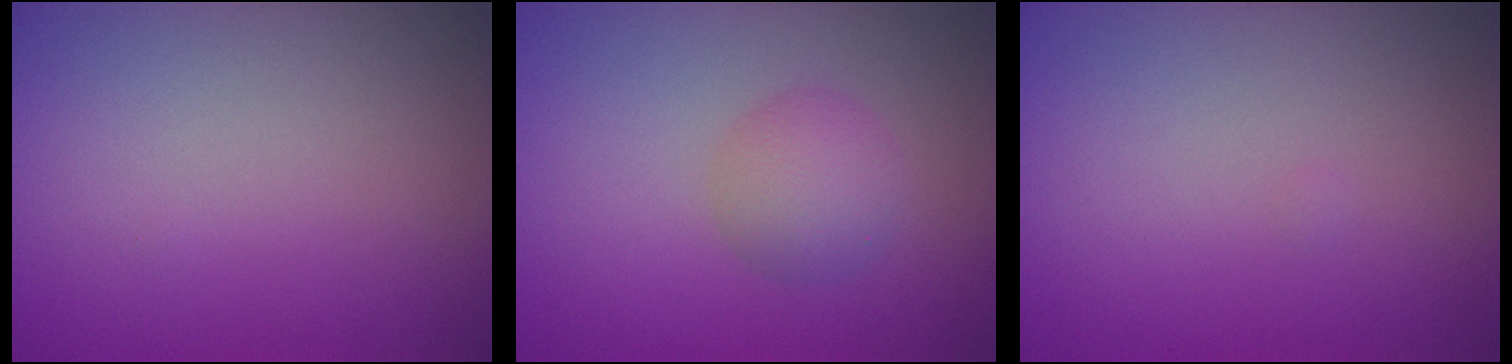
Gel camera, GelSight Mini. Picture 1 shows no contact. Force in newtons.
{"total": 2.7, "press": 2.7, "slide": 0.1}
{"total": 0.0}